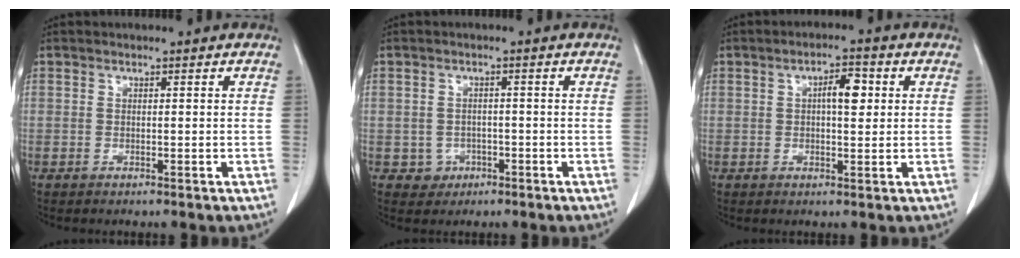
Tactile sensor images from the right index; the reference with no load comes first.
{"total": 2.8, "force": [-1.0, 2.6, 0.0], "torque": [0.010, 0.013, -0.010]}
{"total": 4.4, "force": [0.9, 1.5, 4.0], "torque": [-0.066, 0.009, 0.013]}